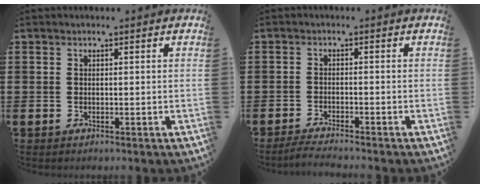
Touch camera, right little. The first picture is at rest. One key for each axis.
{"total": 1.8, "fx": -1.6, "fy": -0.1, "fz": 0.7, "tx": -0.012, "ty": 0.003, "tz": -0.032}